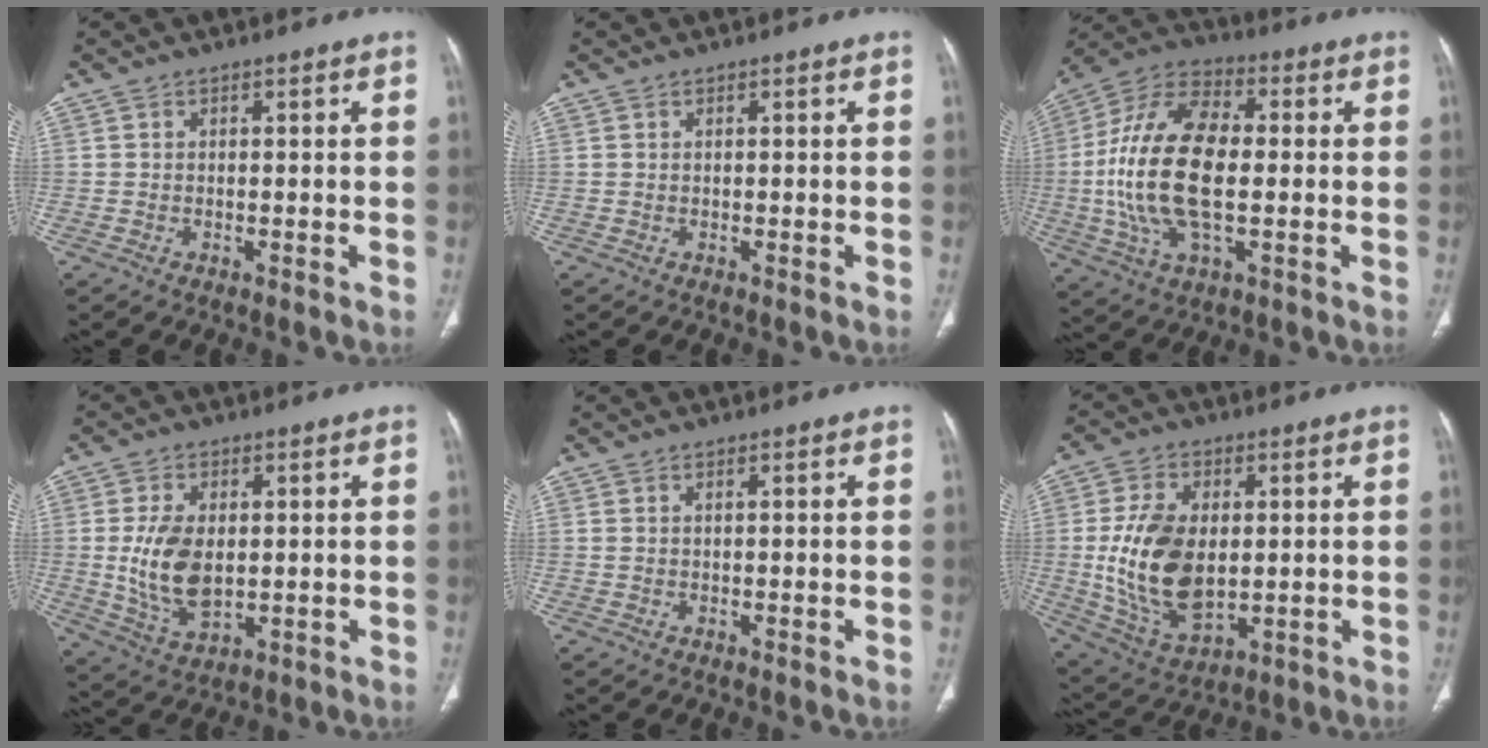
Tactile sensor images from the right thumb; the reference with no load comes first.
{"total": 0.0}
{"total": 20.4, "force": [-0.6, 10.4, 17.5], "torque": [-0.355, 0.015, -0.014]}
{"total": 11.2, "force": [0.2, 6.7, 8.9], "torque": [-0.164, -0.011, 0.017]}
{"total": 0.5, "force": [0.1, 0.3, 0.4], "torque": [-0.016, 0.007, 0.008]}
{"total": 16.6, "force": [0.3, 10.3, 13.0], "torque": [-0.232, -0.010, 0.022]}